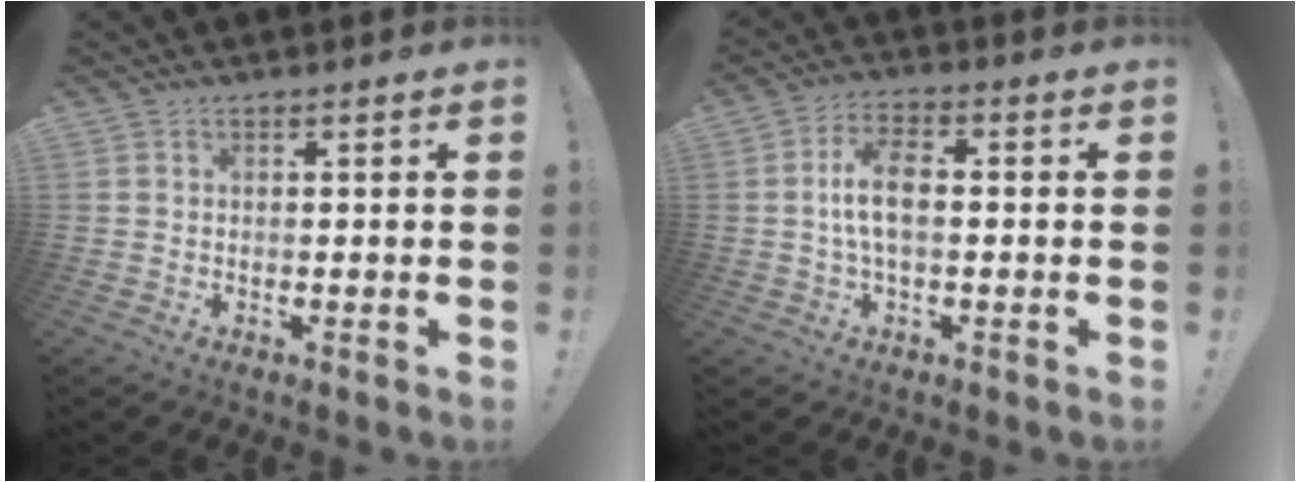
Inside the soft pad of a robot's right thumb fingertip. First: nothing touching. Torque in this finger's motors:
{"motor_torque": [0.49, 0.95, 0.38, -0.45, 0.04]}